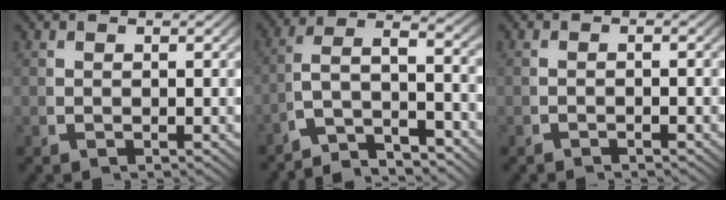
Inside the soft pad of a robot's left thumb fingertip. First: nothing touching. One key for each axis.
{"total": 8.4, "fx": -2.7, "fy": 5.1, "fz": 6.1, "tx": -0.122, "ty": -0.031, "tz": -0.043}
{"total": 0.8, "fx": -0.8, "fy": 0.0, "fz": 0.2, "tx": -0.002, "ty": 0.001, "tz": -0.017}